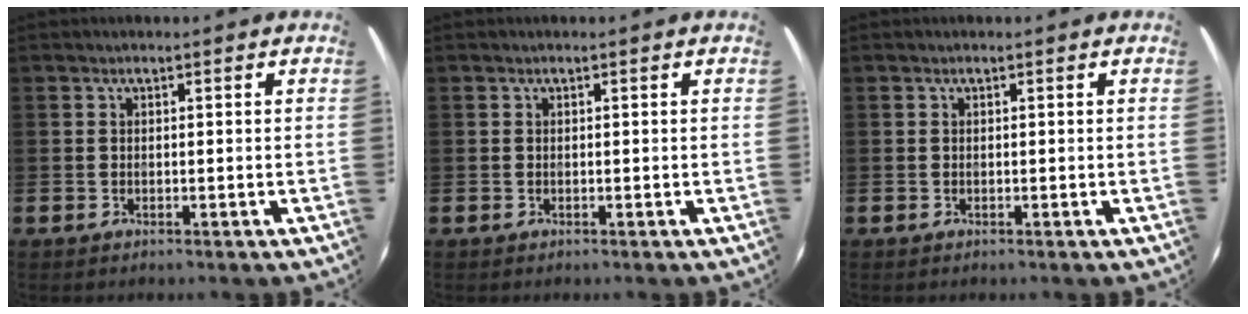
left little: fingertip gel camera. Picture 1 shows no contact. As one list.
[{"total": 0.0}, {"total": 0.0}]